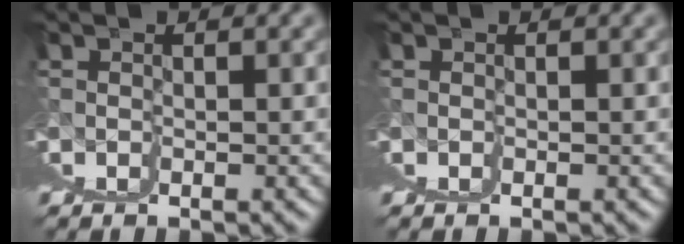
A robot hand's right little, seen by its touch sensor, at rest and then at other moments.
{"total": 0.0}